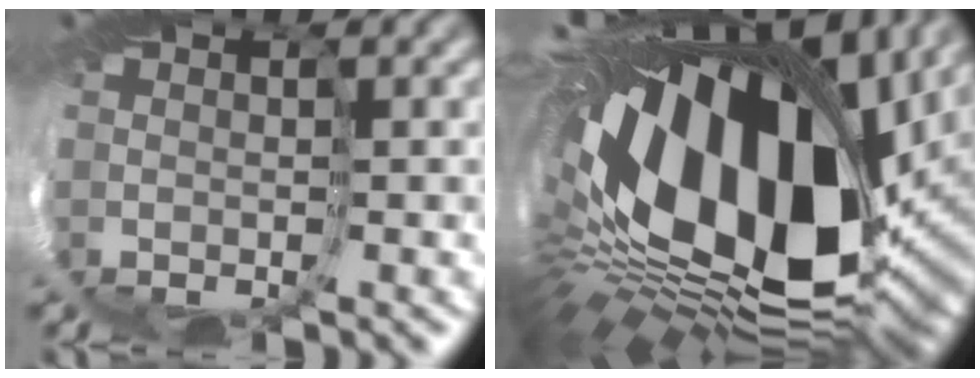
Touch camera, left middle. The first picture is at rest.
{"total": 17.6, "force": [2.9, 10.3, 13.9], "torque": [-0.273, -0.038, 0.057]}